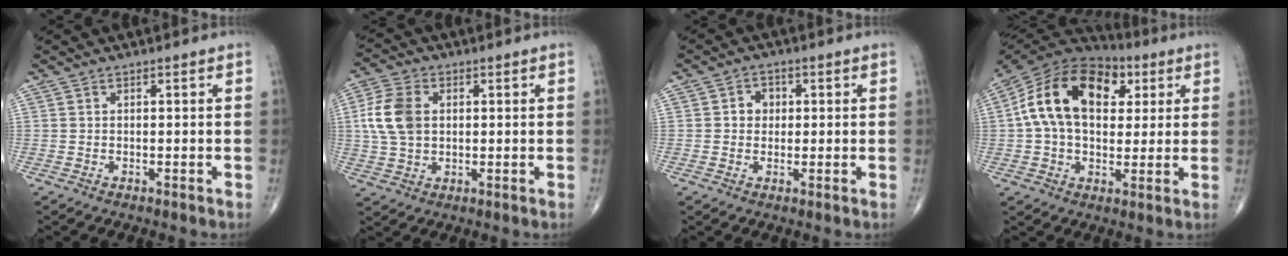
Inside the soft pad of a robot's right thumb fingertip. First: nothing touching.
{"total": 9.3, "force": [1.3, 6.4, 6.6], "torque": [-0.136, 0.007, 0.027]}
{"total": 3.4, "force": [0.4, 3.0, 1.5], "torque": [-0.003, 0.006, 0.002]}
{"total": 20.4, "force": [4.8, 13.2, 14.8], "torque": [-0.249, 0.021, 0.072]}